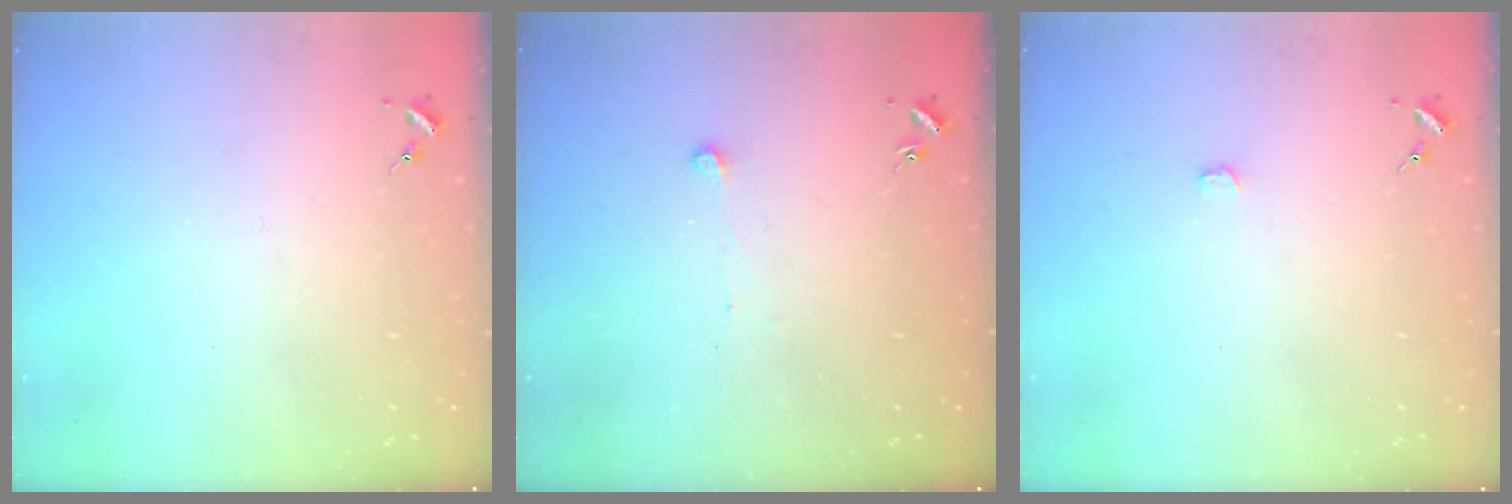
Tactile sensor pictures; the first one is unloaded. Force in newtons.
{"total": 3.6, "press": 3.6, "slide": 0.3}
{"total": 1.9, "press": 1.9, "slide": 0.2}